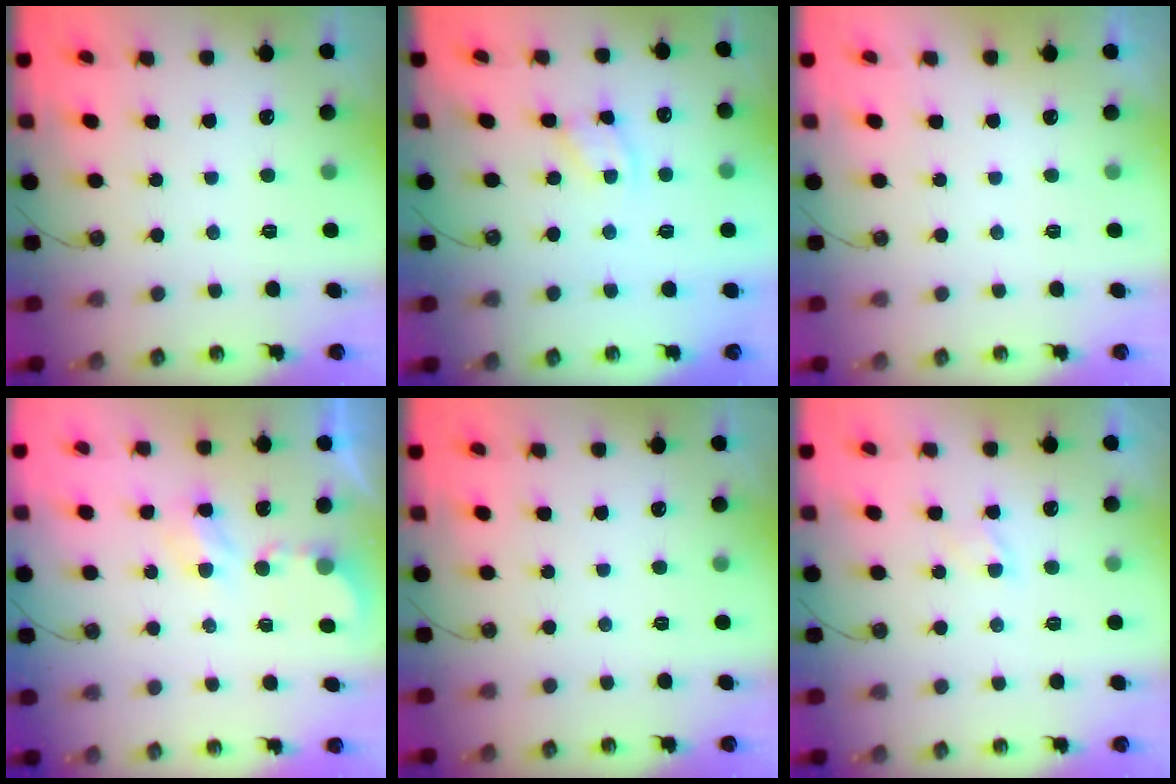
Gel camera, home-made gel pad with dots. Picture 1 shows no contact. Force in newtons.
{"total": 2.9, "press": 2.9, "slide": 0.1}
{"total": 0.0}
{"total": 3.9, "press": 3.8, "slide": 0.6}
{"total": 0.0}
{"total": 2.3, "press": 2.2, "slide": 0.3}